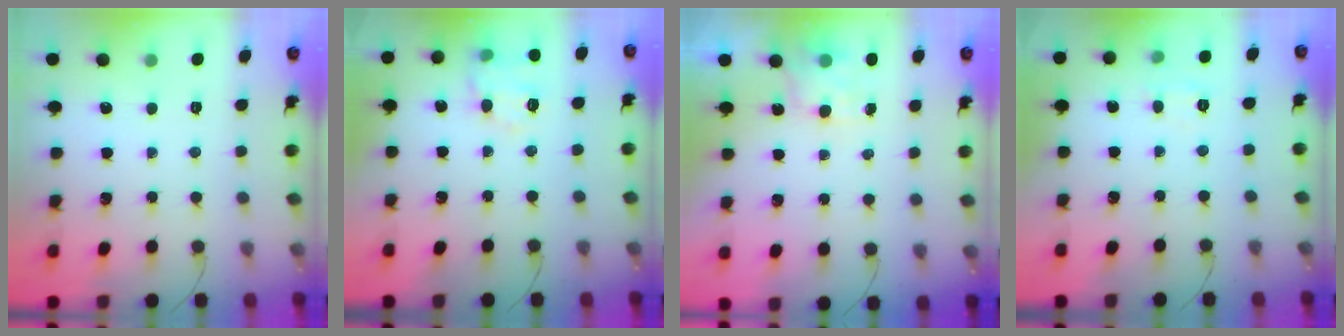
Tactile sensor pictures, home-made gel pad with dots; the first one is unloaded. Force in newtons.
{"total": 9.4, "press": 9.3, "slide": 0.6}
{"total": 4.8, "press": 4.6, "slide": 1.2}
{"total": 5.8, "press": 5.6, "slide": 1.4}